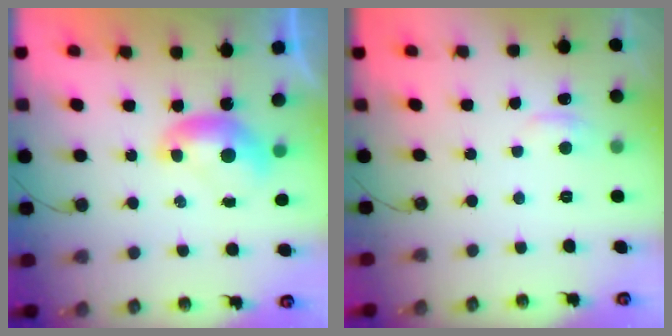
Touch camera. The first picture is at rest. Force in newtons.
{"total": 2.1, "press": 2.0, "slide": 0.6}